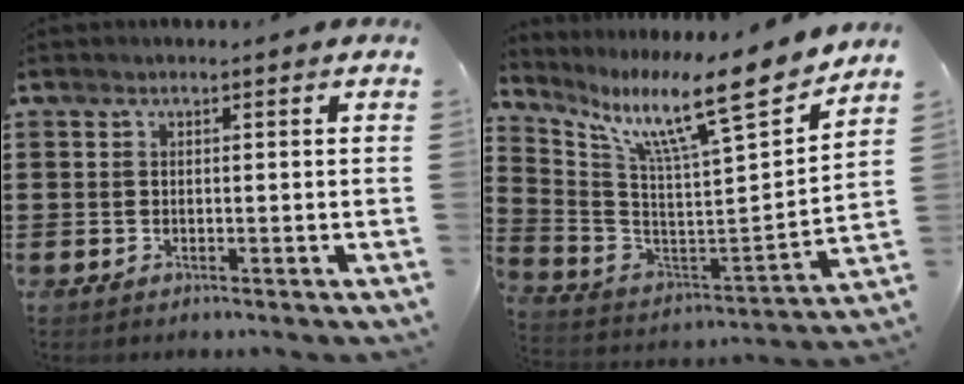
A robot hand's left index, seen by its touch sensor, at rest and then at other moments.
{"total": 12.5, "force": [9.2, 1.0, 8.5], "torque": [-0.174, -0.075, 0.139]}